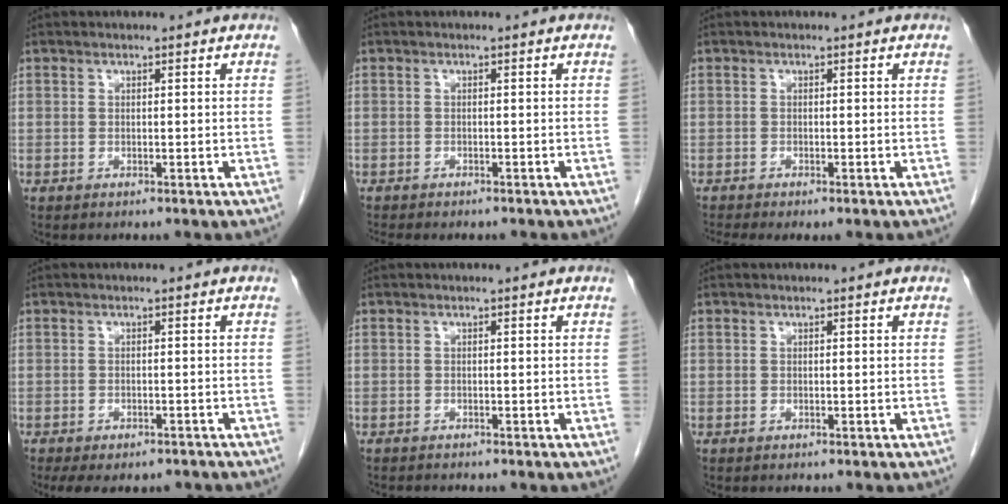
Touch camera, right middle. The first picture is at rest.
{"total": 5.7, "force": [-5.1, 1.4, 2.3], "torque": [-0.027, -0.006, -0.068]}
{"total": 2.3, "force": [-1.8, 0.0, 1.3], "torque": [-0.024, -0.006, -0.031]}
{"total": 7.8, "force": [-6.3, 3.3, 3.3], "torque": [-0.046, -0.001, -0.081]}
{"total": 1.1, "force": [-1.0, 0.1, 0.2], "torque": [-0.008, -0.003, -0.016]}
{"total": 0.0}